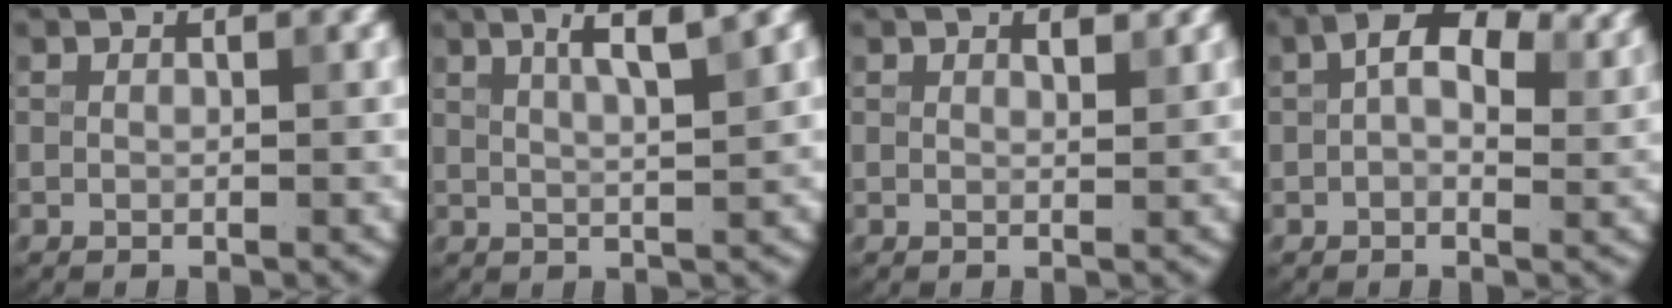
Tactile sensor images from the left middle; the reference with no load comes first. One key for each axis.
{"total": 4.3, "fx": 2.3, "fy": 0.6, "fz": 3.6, "tx": -0.049, "ty": 0.008, "tz": 0.038}
{"total": 1.1, "fx": 0.9, "fy": 0.2, "fz": 0.6, "tx": -0.009, "ty": 0.000, "tz": 0.015}
{"total": 7.0, "fx": 2.4, "fy": 3.8, "fz": 5.4, "tx": -0.078, "ty": 0.015, "tz": 0.022}